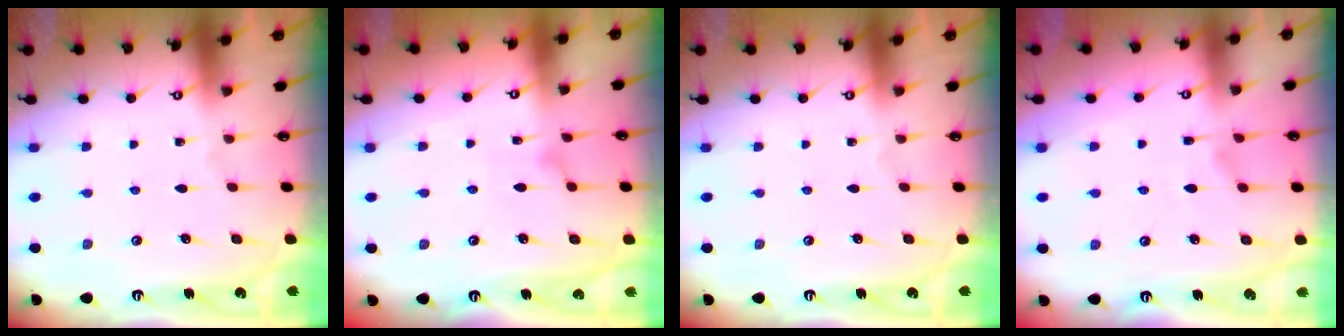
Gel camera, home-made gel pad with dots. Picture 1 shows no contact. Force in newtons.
{"total": 3.6, "press": 3.5, "slide": 0.4}
{"total": 0.0}
{"total": 1.6, "press": 1.1, "slide": 1.2}